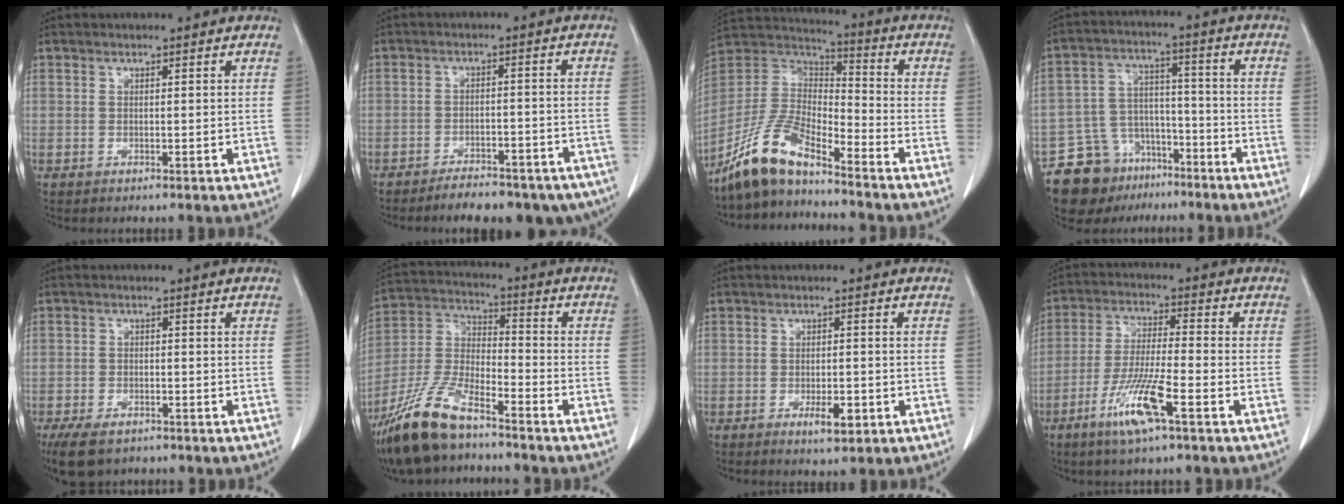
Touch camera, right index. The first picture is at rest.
{"total": 14.9, "force": [-12.5, 4.9, 6.5], "torque": [-0.055, 0.017, -0.154]}
{"total": 12.3, "force": [-9.8, 2.9, 6.7], "torque": [-0.145, 0.009, -0.191]}
{"total": 12.2, "force": [-9.0, 7.5, 3.3], "torque": [-0.060, 0.044, -0.146]}
{"total": 6.6, "force": [-4.8, 3.1, 3.3], "torque": [-0.055, -0.007, -0.074]}
{"total": 14.5, "force": [-10.9, 3.8, 8.8], "torque": [-0.191, -0.011, -0.205]}
{"total": 3.5, "force": [-1.6, 1.1, 2.9], "torque": [-0.046, -0.001, -0.018]}
{"total": 10.1, "force": [-5.2, 0.4, 8.7], "torque": [-0.174, -0.018, -0.101]}